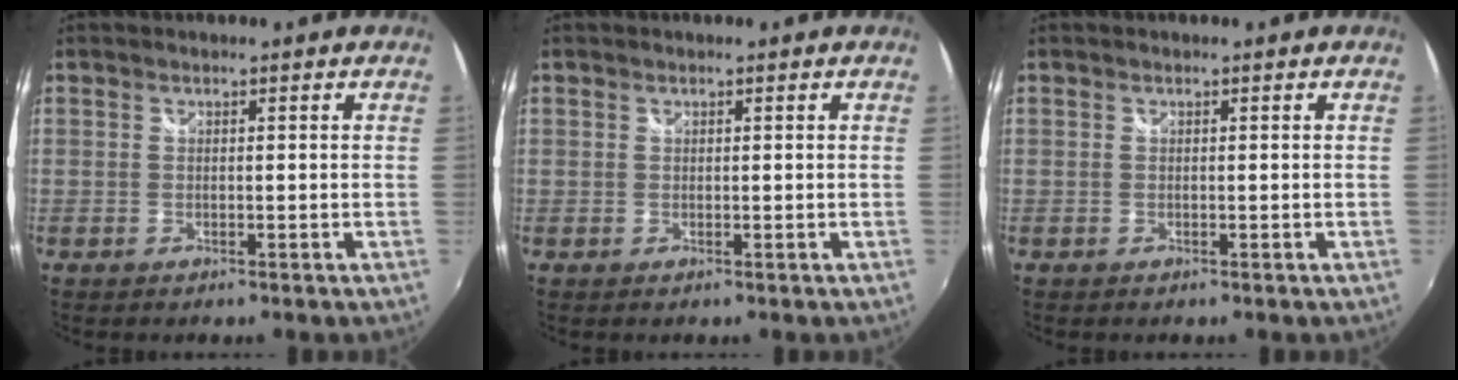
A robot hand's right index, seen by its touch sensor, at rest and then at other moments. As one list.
[{"total": 0.6, "force": [0.4, -0.4, -0.3], "torque": [0.011, 0.002, 0.002]}, {"total": 0.0}]